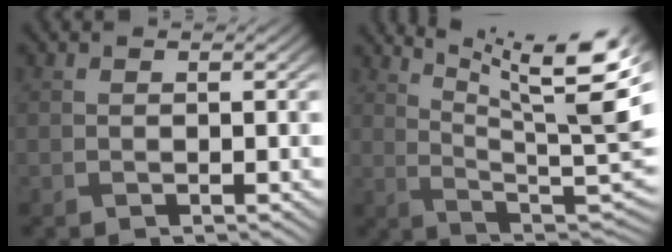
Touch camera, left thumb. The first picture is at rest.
{"total": 15.8, "force": [8.6, 3.2, 12.9], "torque": [-0.197, 0.000, 0.145]}